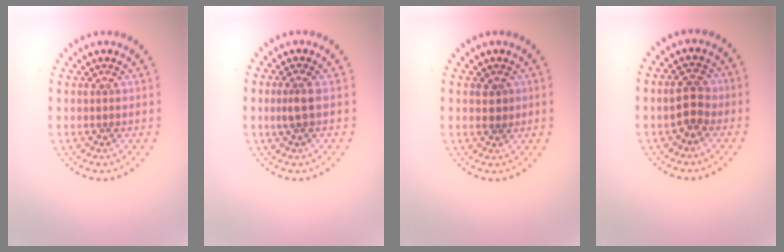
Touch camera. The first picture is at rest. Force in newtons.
{"total": 1.5, "press": 1.3, "slide": 0.8}
{"total": 1.1, "press": 1.1, "slide": 0.4}
{"total": 2.8, "press": 2.8, "slide": 0.3}